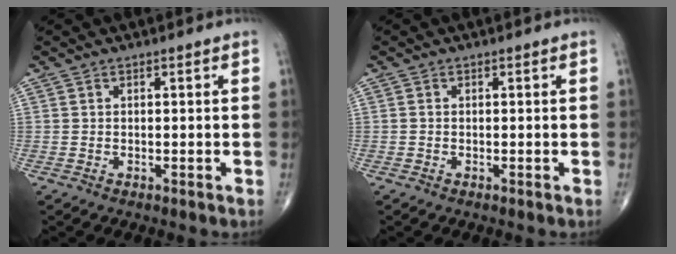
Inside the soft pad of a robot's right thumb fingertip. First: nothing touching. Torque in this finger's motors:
{"motor_torque": [-0.14, 0.26, -0.16, -0.05, -0.03]}